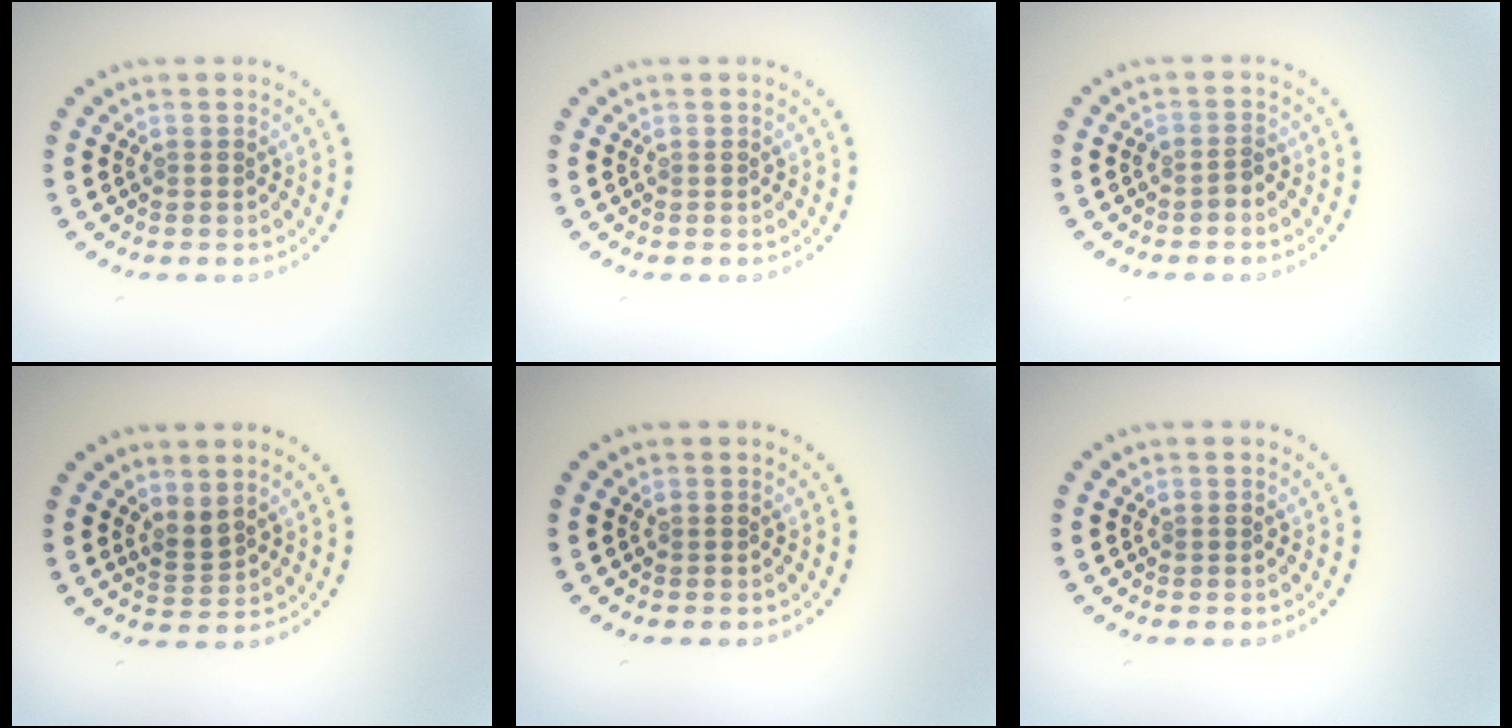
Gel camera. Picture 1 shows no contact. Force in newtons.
{"total": 0.0}
{"total": 1.1, "press": 0.9, "slide": 0.7}
{"total": 1.8, "press": 1.3, "slide": 1.2}
{"total": 0.0}
{"total": 0.0}